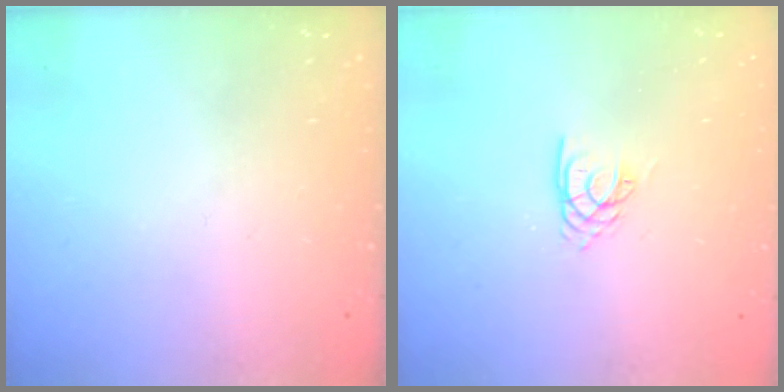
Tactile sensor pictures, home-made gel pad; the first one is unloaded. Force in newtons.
{"total": 2.7, "press": 2.7, "slide": 0.1}